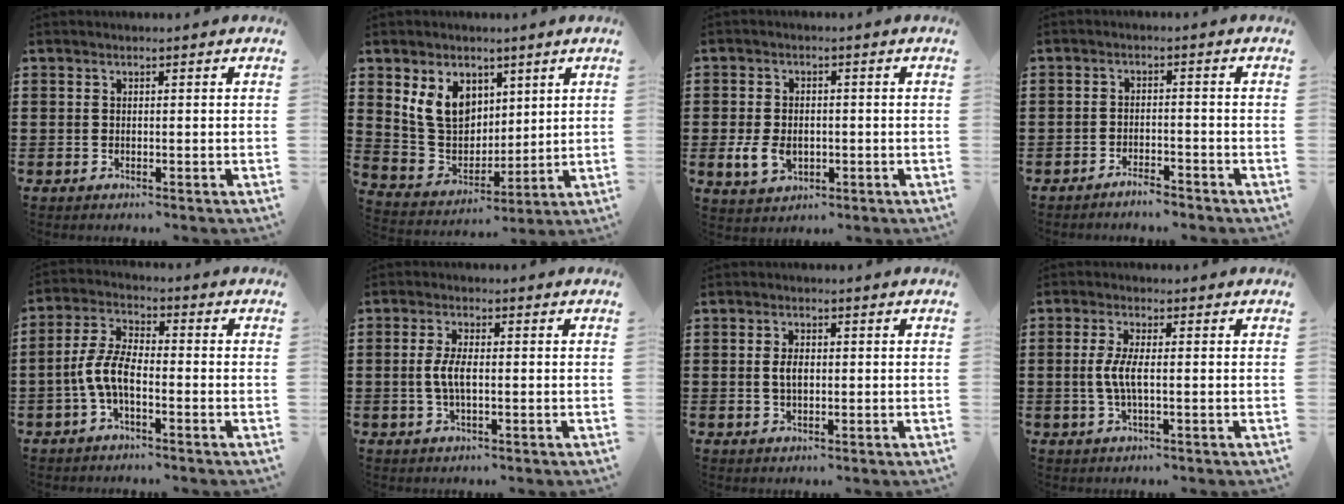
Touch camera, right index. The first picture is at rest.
{"total": 9.0, "force": [3.9, 7.0, 4.0], "torque": [-0.124, 0.004, 0.076]}
{"total": 5.2, "force": [-1.3, 3.5, 3.7], "torque": [-0.088, -0.001, -0.026]}
{"total": 2.3, "force": [-2.3, 0.2, 0.4], "torque": [-0.013, 0.002, -0.046]}
{"total": 6.5, "force": [-2.2, 2.7, 5.4], "torque": [-0.136, -0.004, -0.050]}
{"total": 4.0, "force": [-0.3, 1.4, 3.8], "torque": [-0.083, -0.003, -0.011]}
{"total": 2.8, "force": [0.1, 1.5, 2.3], "torque": [-0.047, 0.006, 0.000]}
{"total": 4.3, "force": [-0.4, 1.0, 4.2], "torque": [-0.105, -0.009, -0.018]}